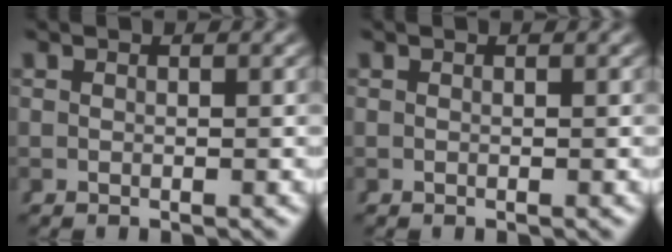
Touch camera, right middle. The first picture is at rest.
{"total": 0.0}